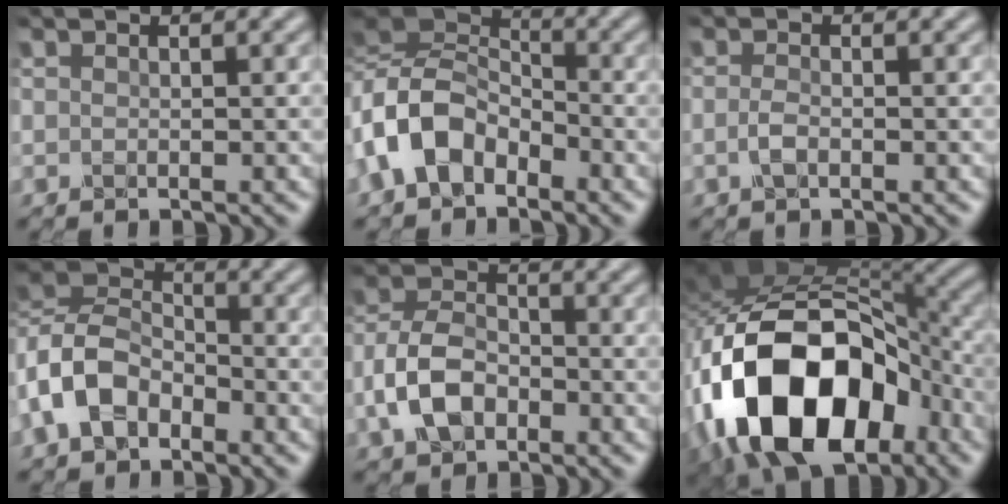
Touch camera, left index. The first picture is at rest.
{"total": 7.5, "force": [-2.7, 5.0, 5.0], "torque": [-0.108, 0.010, -0.068]}
{"total": 1.2, "force": [-0.5, 0.2, 1.0], "torque": [-0.030, 0.004, -0.010]}
{"total": 6.6, "force": [-2.9, 4.4, 4.0], "torque": [-0.093, 0.011, -0.077]}
{"total": 5.4, "force": [-2.2, 3.4, 3.6], "torque": [-0.085, 0.008, -0.047]}
{"total": 17.1, "force": [-6.1, 10.1, 12.3], "torque": [-0.238, -0.011, -0.106]}